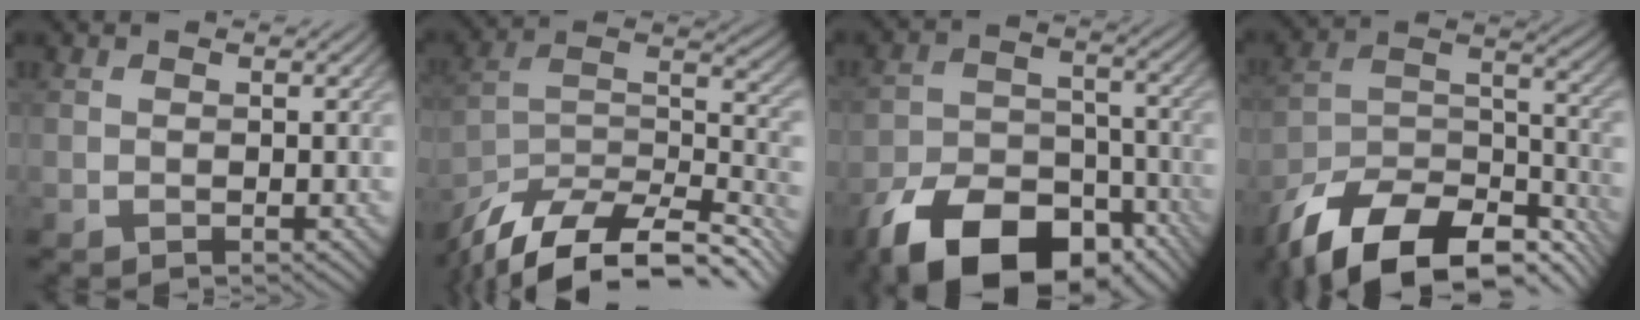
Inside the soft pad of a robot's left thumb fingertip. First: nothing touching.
{"total": 15.9, "force": [-12.8, 5.2, 7.9], "torque": [-0.176, -0.010, -0.201]}
{"total": 14.6, "force": [-10.1, 7.6, 7.4], "torque": [-0.154, -0.021, -0.174]}
{"total": 16.7, "force": [-12.5, 7.0, 8.5], "torque": [-0.194, -0.022, -0.203]}